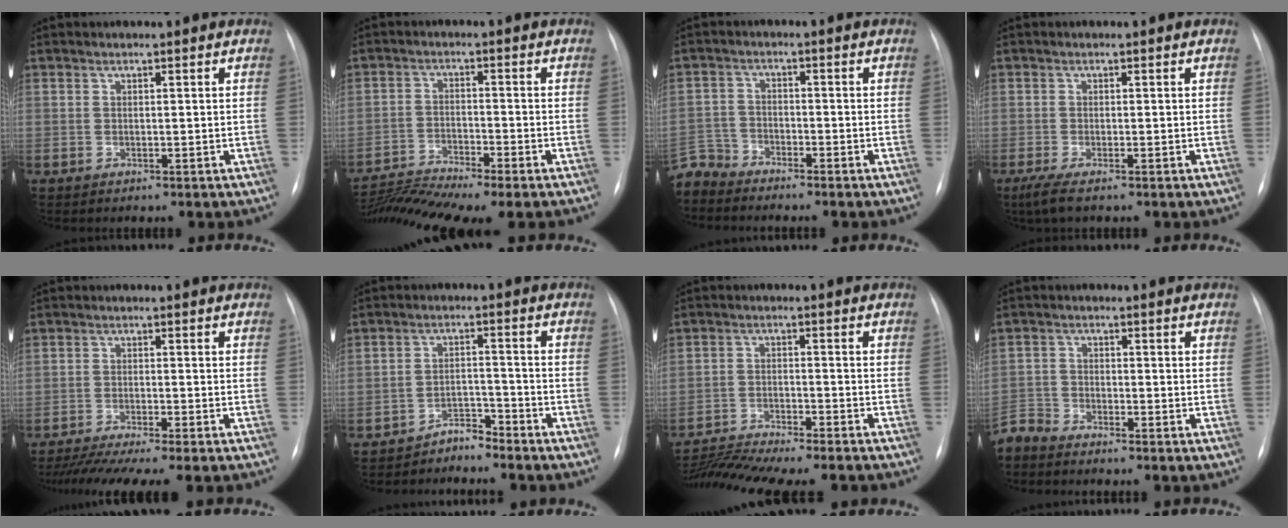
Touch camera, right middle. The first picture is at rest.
{"total": 9.1, "force": [-8.2, -1.4, 3.7], "torque": [-0.072, -0.008, -0.141]}
{"total": 4.7, "force": [-4.6, 0.8, -0.6], "torque": [0.015, -0.004, -0.092]}
{"total": 2.5, "force": [-1.6, 0.3, 1.9], "torque": [-0.045, -0.010, -0.034]}
{"total": 11.0, "force": [-9.4, -0.4, 5.8], "torque": [-0.073, -0.026, -0.141]}
{"total": 3.4, "force": [-3.3, 0.6, 0.2], "torque": [0.005, -0.007, -0.056]}
{"total": 13.8, "force": [-12.7, -0.2, 5.6], "torque": [-0.090, -0.004, -0.197]}
{"total": 3.5, "force": [-3.5, 0.1, -0.1], "torque": [0.005, -0.016, -0.069]}